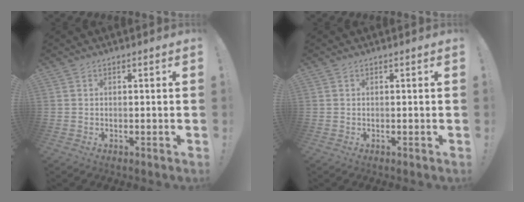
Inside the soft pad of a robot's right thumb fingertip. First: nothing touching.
{"total": 0.0}